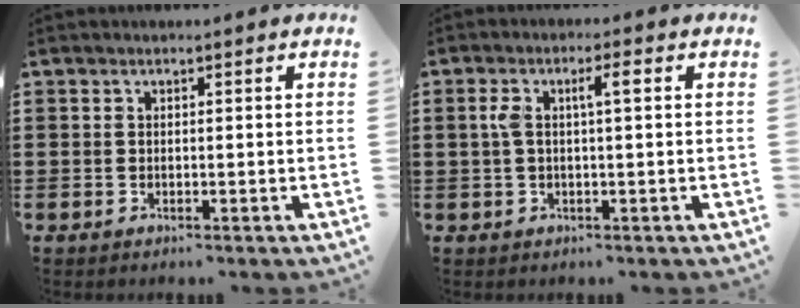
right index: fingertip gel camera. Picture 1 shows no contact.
{"total": 3.9, "force": [0.6, 0.9, 3.7], "torque": [-0.072, 0.001, 0.003]}